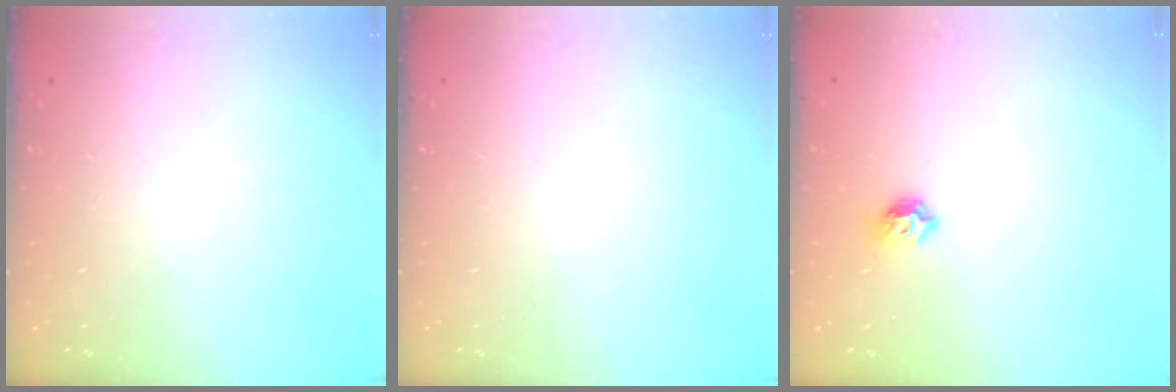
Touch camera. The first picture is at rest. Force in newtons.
{"total": 0.0}
{"total": 5.3, "press": 5.2, "slide": 1.2}